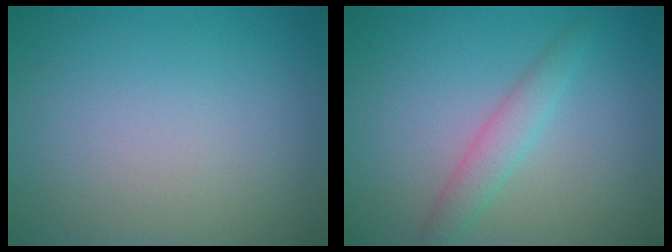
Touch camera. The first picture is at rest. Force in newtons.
{"total": 2.3, "press": 2.3, "slide": 0.0}